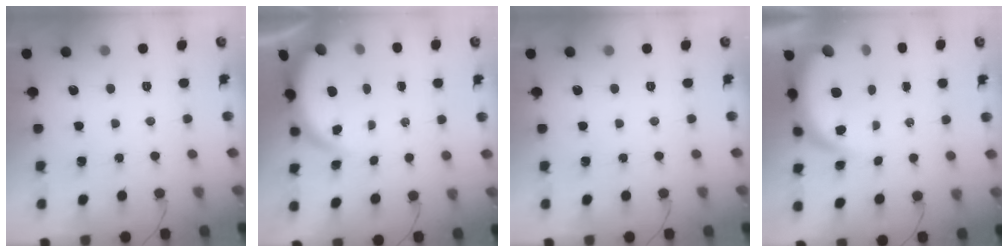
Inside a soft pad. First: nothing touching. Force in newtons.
{"total": 3.7, "press": 3.7, "slide": 0.1}
{"total": 0.0}
{"total": 7.0, "press": 7.0, "slide": 1.0}